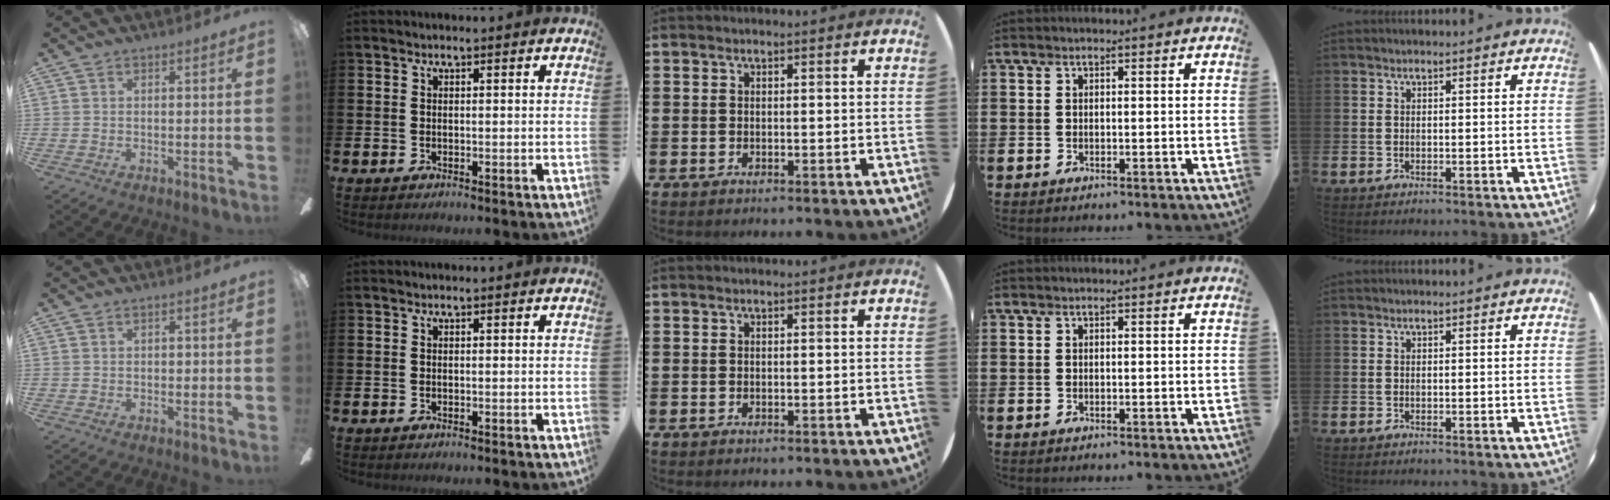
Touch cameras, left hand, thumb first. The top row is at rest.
{"thumb": {"total": 0.6, "force": [-0.1, 0.4, 0.4], "torque": [-0.007, 0.003, -0.003]}}